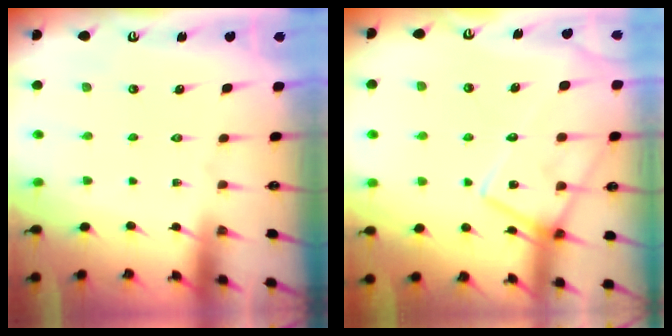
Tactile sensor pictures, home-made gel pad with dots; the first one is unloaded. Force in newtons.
{"total": 15.1, "press": 15.1, "slide": 1.3}